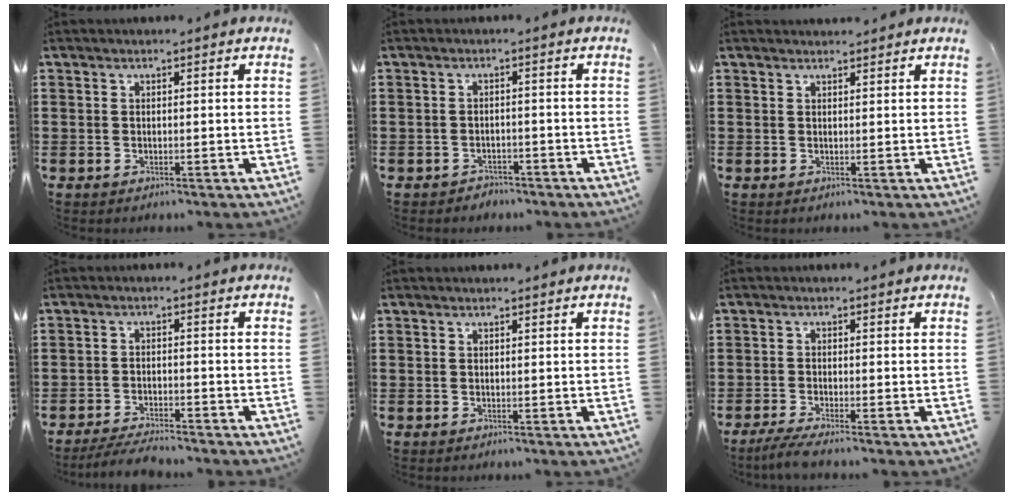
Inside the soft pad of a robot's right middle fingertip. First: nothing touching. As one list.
[{"total": 1.5, "force": [-1.5, 0.4, -0.1], "torque": [-0.005, 0.003, -0.034]}, {"total": 1.1, "force": [1.1, 0.1, 0.0], "torque": [0.004, -0.006, 0.020]}, {"total": 3.5, "force": [-3.3, 0.2, 1.2], "torque": [-0.026, -0.003, -0.068]}, {"total": 0.0}, {"total": 2.3, "force": [-1.8, -0.1, 1.5], "torque": [-0.038, -0.006, -0.038]}]